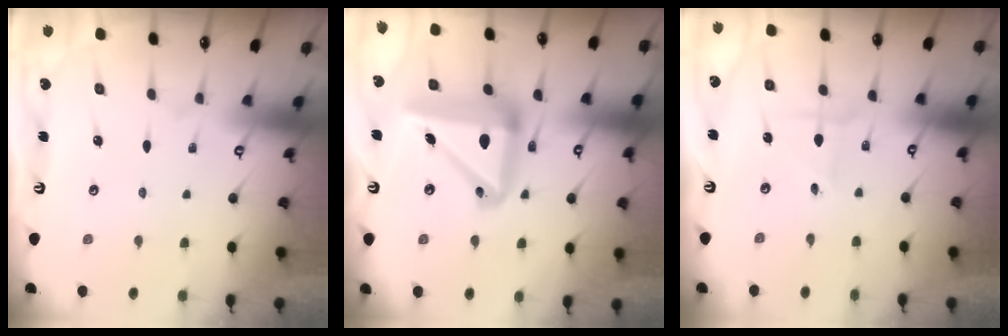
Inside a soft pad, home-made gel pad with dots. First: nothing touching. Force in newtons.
{"total": 19.5, "press": 19.3, "slide": 3.0}
{"total": 2.0, "press": 2.0, "slide": 0.1}